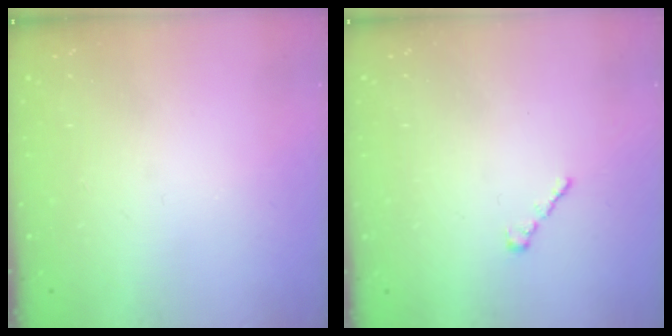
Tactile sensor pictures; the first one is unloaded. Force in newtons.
{"total": 1.4, "press": 1.3, "slide": 0.5}